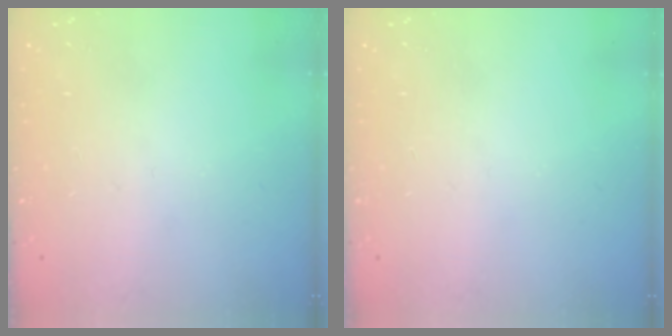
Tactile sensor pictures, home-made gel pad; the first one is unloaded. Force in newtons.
{"total": 0.0}